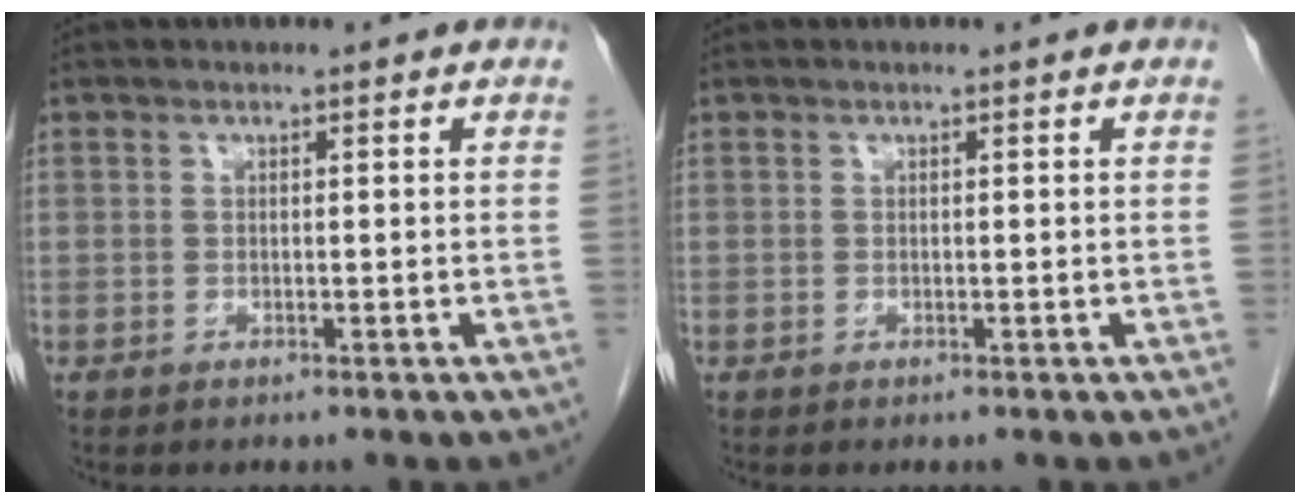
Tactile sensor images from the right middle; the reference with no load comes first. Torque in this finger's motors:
{"motor_torque": [0.00, 0.00, 0.00, 0.00]}